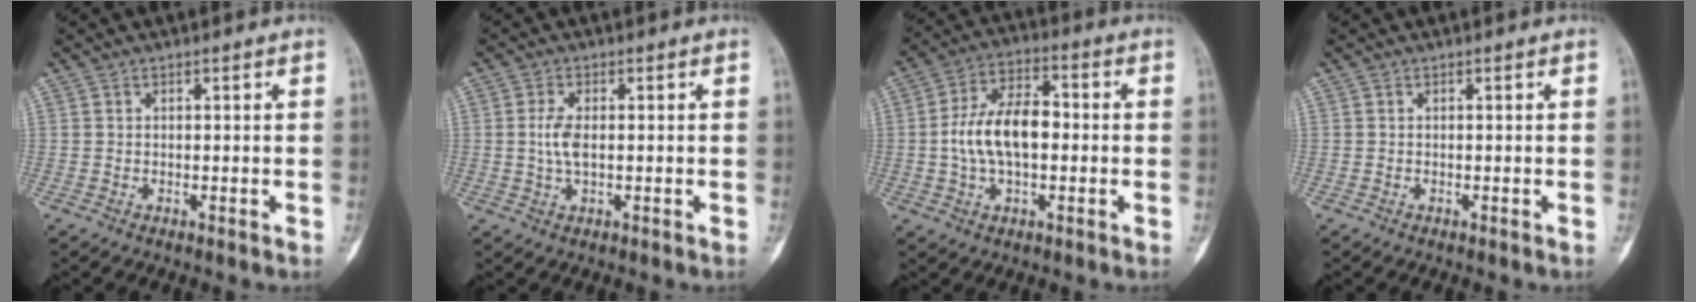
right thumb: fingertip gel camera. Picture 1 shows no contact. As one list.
[{"total": 3.8, "force": [0.1, 1.7, 3.4], "torque": [-0.073, 0.002, 0.003]}, {"total": 12.3, "force": [-0.5, 6.9, 10.2], "torque": [-0.183, 0.026, -0.014]}, {"total": 0.0}]